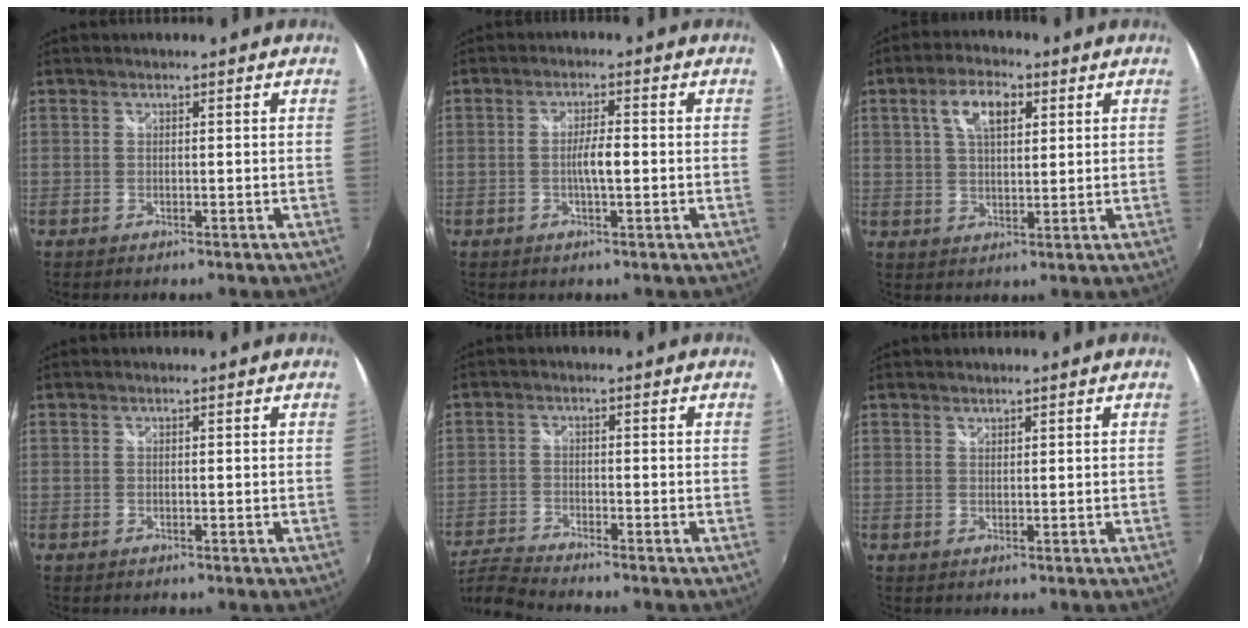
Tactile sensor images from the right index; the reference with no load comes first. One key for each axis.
{"total": 3.5, "fx": -0.6, "fy": 0.4, "fz": 3.4, "tx": -0.061, "ty": 0.000, "tz": -0.010}
{"total": 7.6, "fx": 3.0, "fy": 3.6, "fz": 5.9, "tx": -0.107, "ty": 0.017, "tz": 0.053}
{"total": 0.0}
{"total": 6.6, "fx": -6.4, "fy": -0.4, "fz": 1.6, "tx": -0.055, "ty": -0.017, "tz": -0.131}
{"total": 0.7, "fx": 0.7, "fy": 0.2, "fz": 0.0, "tx": 0.002, "ty": 0.001, "tz": 0.013}